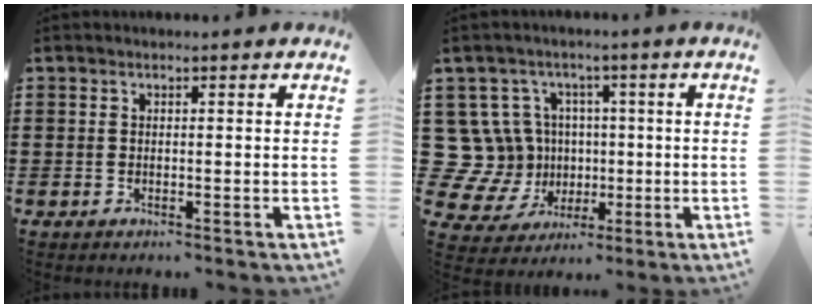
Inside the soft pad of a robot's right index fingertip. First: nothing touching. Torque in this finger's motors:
{"motor_torque": [-0.75, 0.80, 0.05, -0.06]}